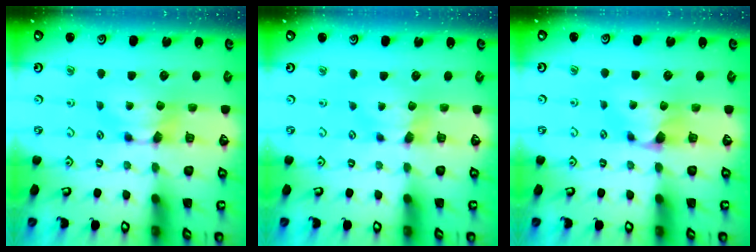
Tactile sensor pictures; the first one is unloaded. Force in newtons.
{"total": 0.0}
{"total": 1.2, "press": 0.7, "slide": 1.0}